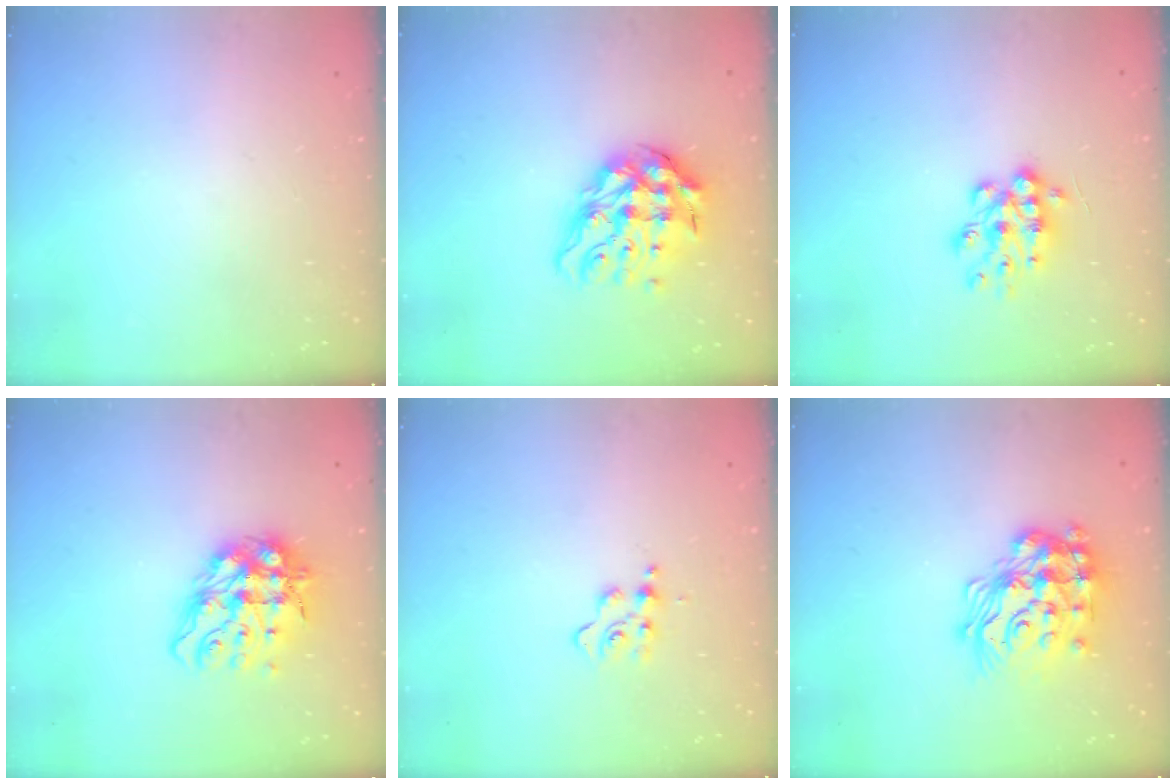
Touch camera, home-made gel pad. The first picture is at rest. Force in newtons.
{"total": 14.4, "press": 14.3, "slide": 1.8}
{"total": 10.9, "press": 10.9, "slide": 0.5}
{"total": 12.9, "press": 12.8, "slide": 1.4}
{"total": 6.5, "press": 6.5, "slide": 0.6}
{"total": 22.7, "press": 22.7, "slide": 1.7}